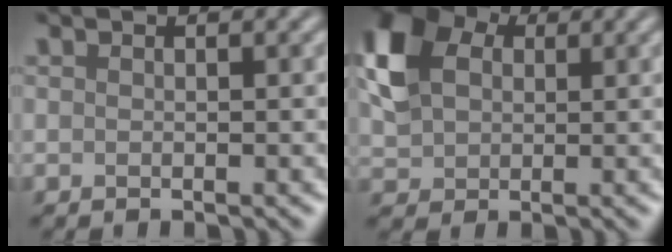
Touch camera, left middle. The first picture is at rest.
{"total": 7.0, "force": [2.1, 5.1, 4.3], "torque": [-0.118, 0.016, 0.037]}